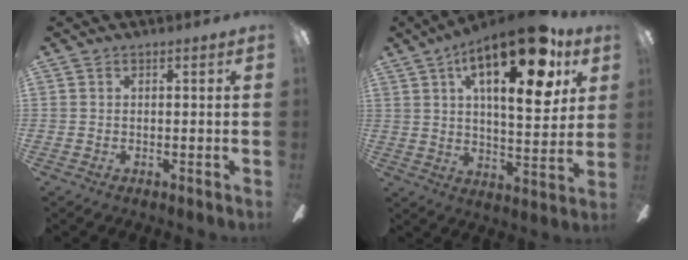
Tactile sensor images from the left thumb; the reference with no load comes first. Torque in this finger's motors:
{"motor_torque": [2.53, 2.49, 1.34, -1.43, 0.22]}